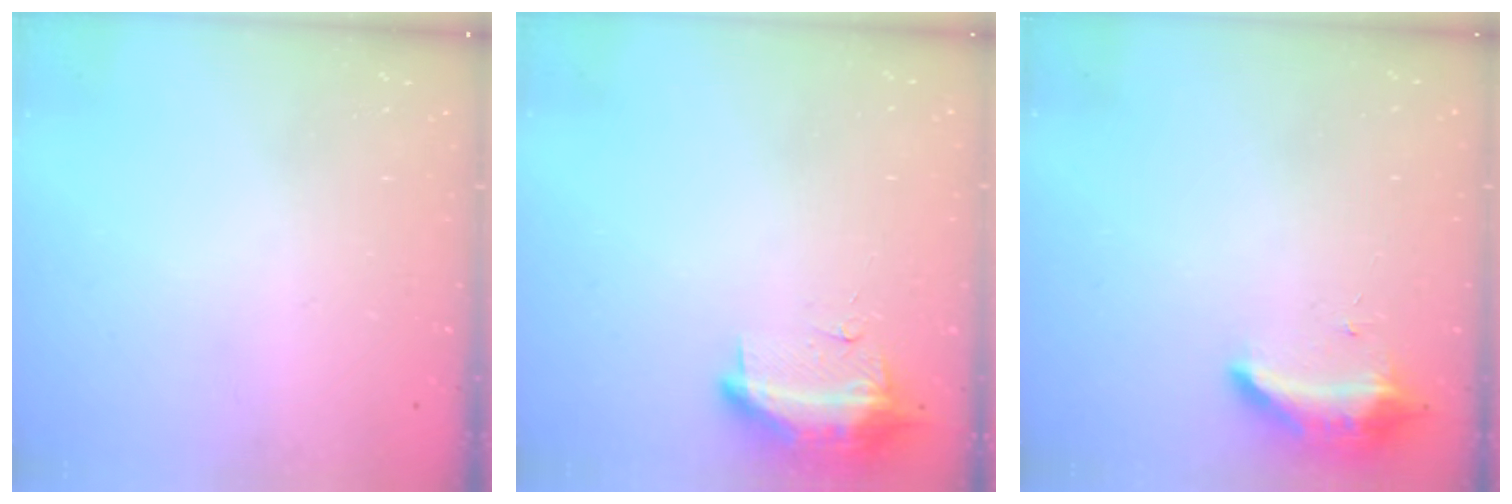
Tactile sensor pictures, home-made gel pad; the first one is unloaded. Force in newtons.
{"total": 19.3, "press": 12.1, "slide": 15.1}
{"total": 9.1, "press": 8.8, "slide": 2.4}